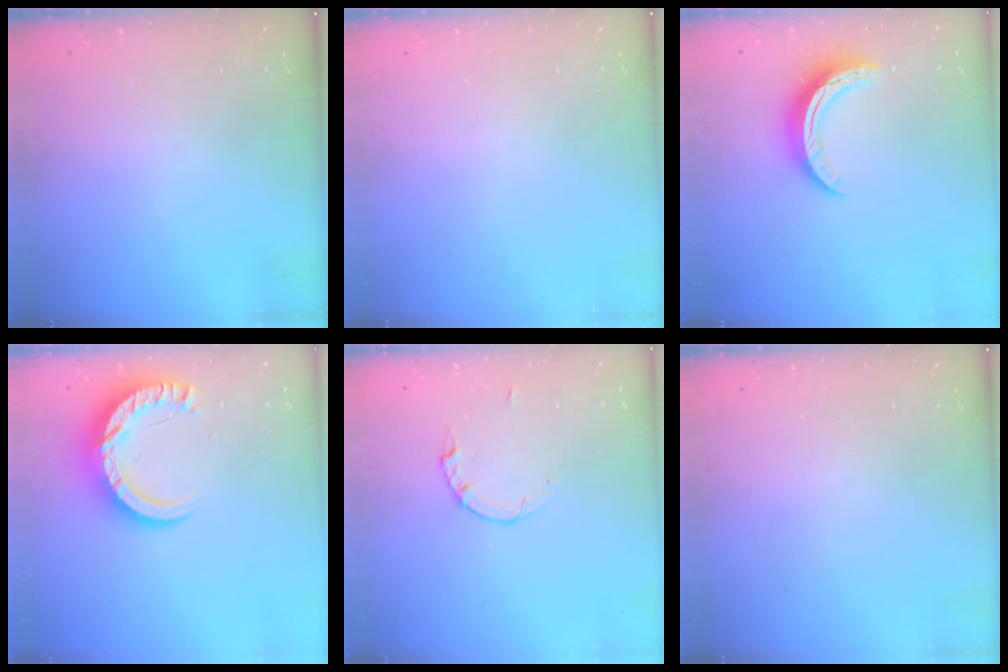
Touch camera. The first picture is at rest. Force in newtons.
{"total": 0.0}
{"total": 10.4, "press": 10.3, "slide": 0.5}
{"total": 11.9, "press": 11.8, "slide": 0.9}
{"total": 2.2, "press": 2.1, "slide": 0.3}
{"total": 0.0}